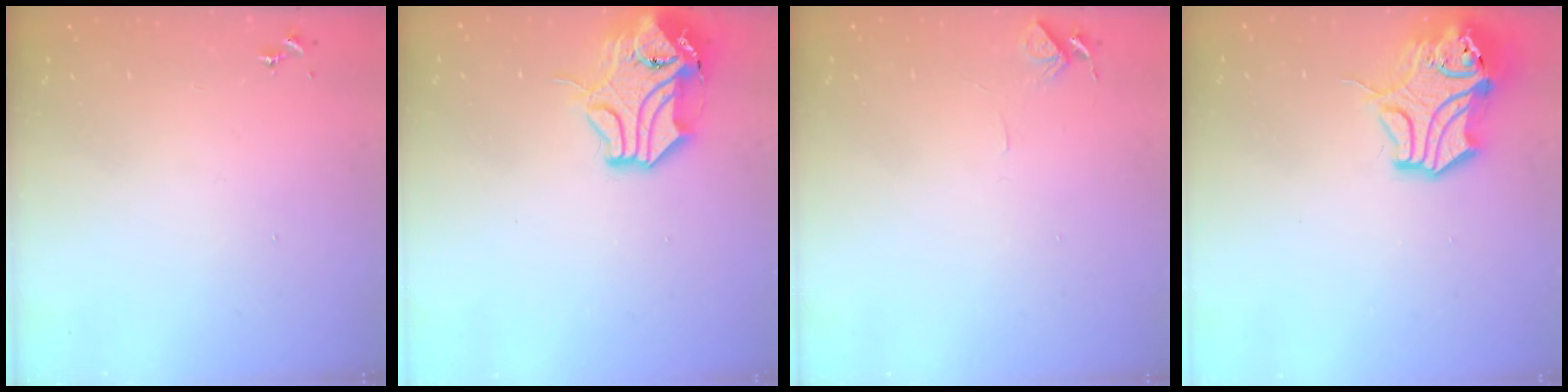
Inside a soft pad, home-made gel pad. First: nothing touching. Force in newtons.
{"total": 13.7, "press": 13.5, "slide": 1.8}
{"total": 4.6, "press": 4.5, "slide": 0.4}
{"total": 14.2, "press": 14.1, "slide": 1.9}